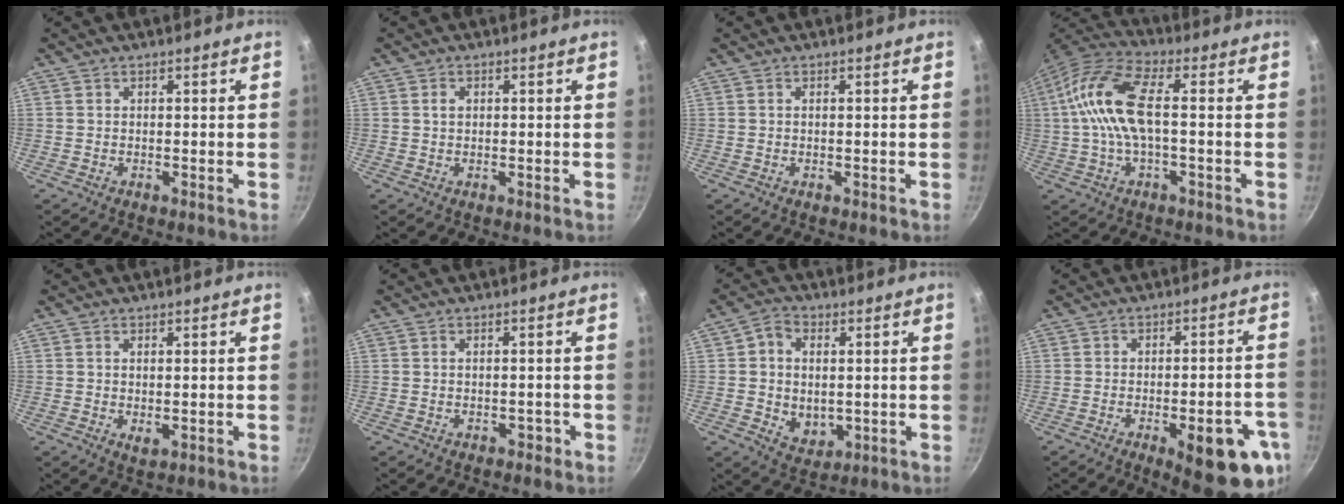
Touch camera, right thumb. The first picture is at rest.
{"total": 1.4, "force": [0.3, 1.1, 0.8], "torque": [-0.010, 0.004, 0.006]}
{"total": 0.0}
{"total": 13.5, "force": [0.3, 5.6, 12.3], "torque": [-0.257, 0.028, -0.011]}
{"total": 2.1, "force": [0.1, 1.1, 1.8], "torque": [-0.030, -0.007, 0.004]}
{"total": 1.5, "force": [-0.7, 1.0, 0.9], "torque": [-0.006, 0.009, -0.005]}
{"total": 9.0, "force": [0.6, 7.1, 5.6], "torque": [-0.068, -0.015, 0.015]}
{"total": 16.7, "force": [-6.5, 5.8, 14.2], "torque": [-0.141, 0.014, -0.078]}